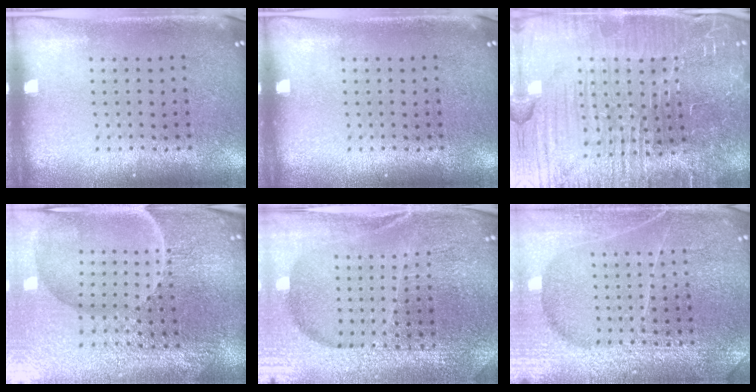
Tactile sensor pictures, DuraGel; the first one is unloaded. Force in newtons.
{"total": 0.0}
{"total": 7.5, "press": 6.6, "slide": 3.5}
{"total": 5.7, "press": 5.4, "slide": 2.0}
{"total": 5.3, "press": 4.8, "slide": 2.2}
{"total": 6.6, "press": 6.5, "slide": 0.8}